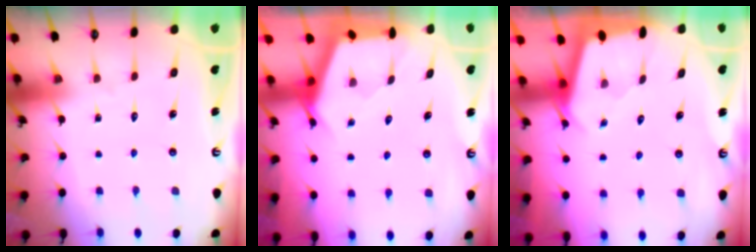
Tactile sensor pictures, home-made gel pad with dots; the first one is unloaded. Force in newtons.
{"total": 2.7, "press": 2.7, "slide": 0.4}
{"total": 2.0, "press": 2.0, "slide": 0.2}